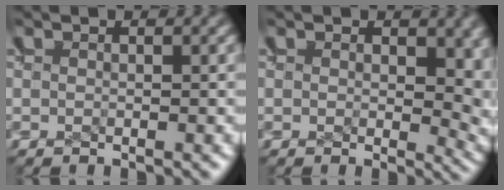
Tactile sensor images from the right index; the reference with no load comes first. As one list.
[{"total": 4.0, "force": [0.9, 2.2, 3.2], "torque": [-0.028, -0.008, 0.012]}]